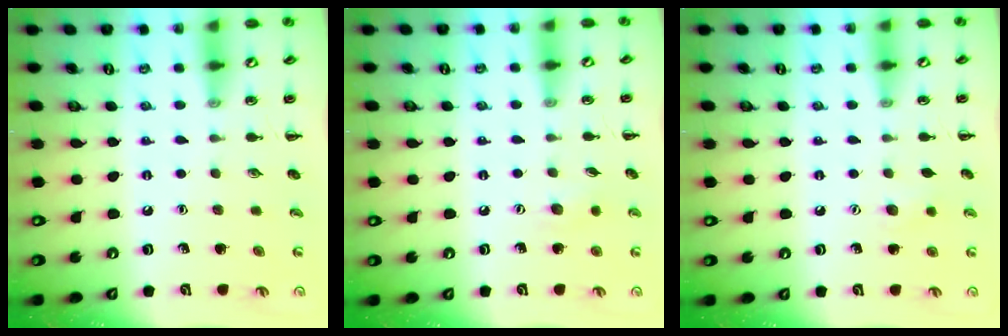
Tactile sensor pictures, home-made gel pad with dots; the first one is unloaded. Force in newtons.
{"total": 5.4, "press": 5.2, "slide": 1.3}
{"total": 5.4, "press": 5.3, "slide": 1.0}